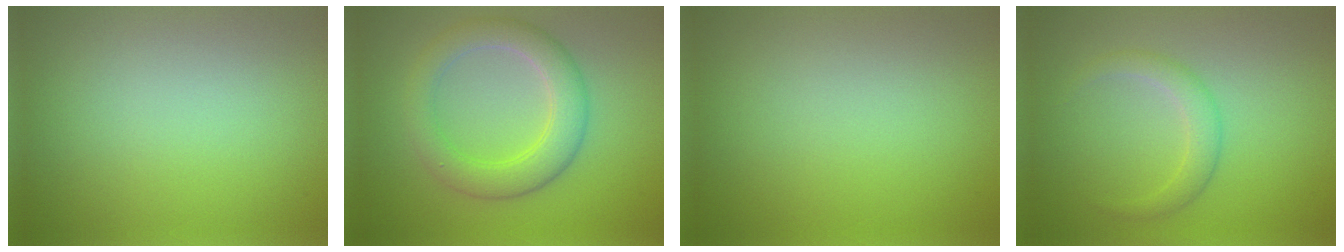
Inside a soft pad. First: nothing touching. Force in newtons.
{"total": 4.8, "press": 4.8, "slide": 0.1}
{"total": 0.0}
{"total": 2.1, "press": 2.1, "slide": 0.1}